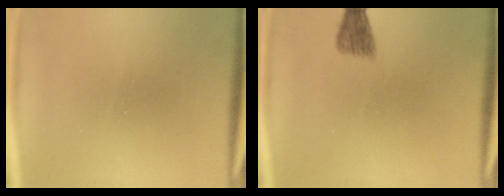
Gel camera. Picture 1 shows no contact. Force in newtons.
{"total": 2.1}